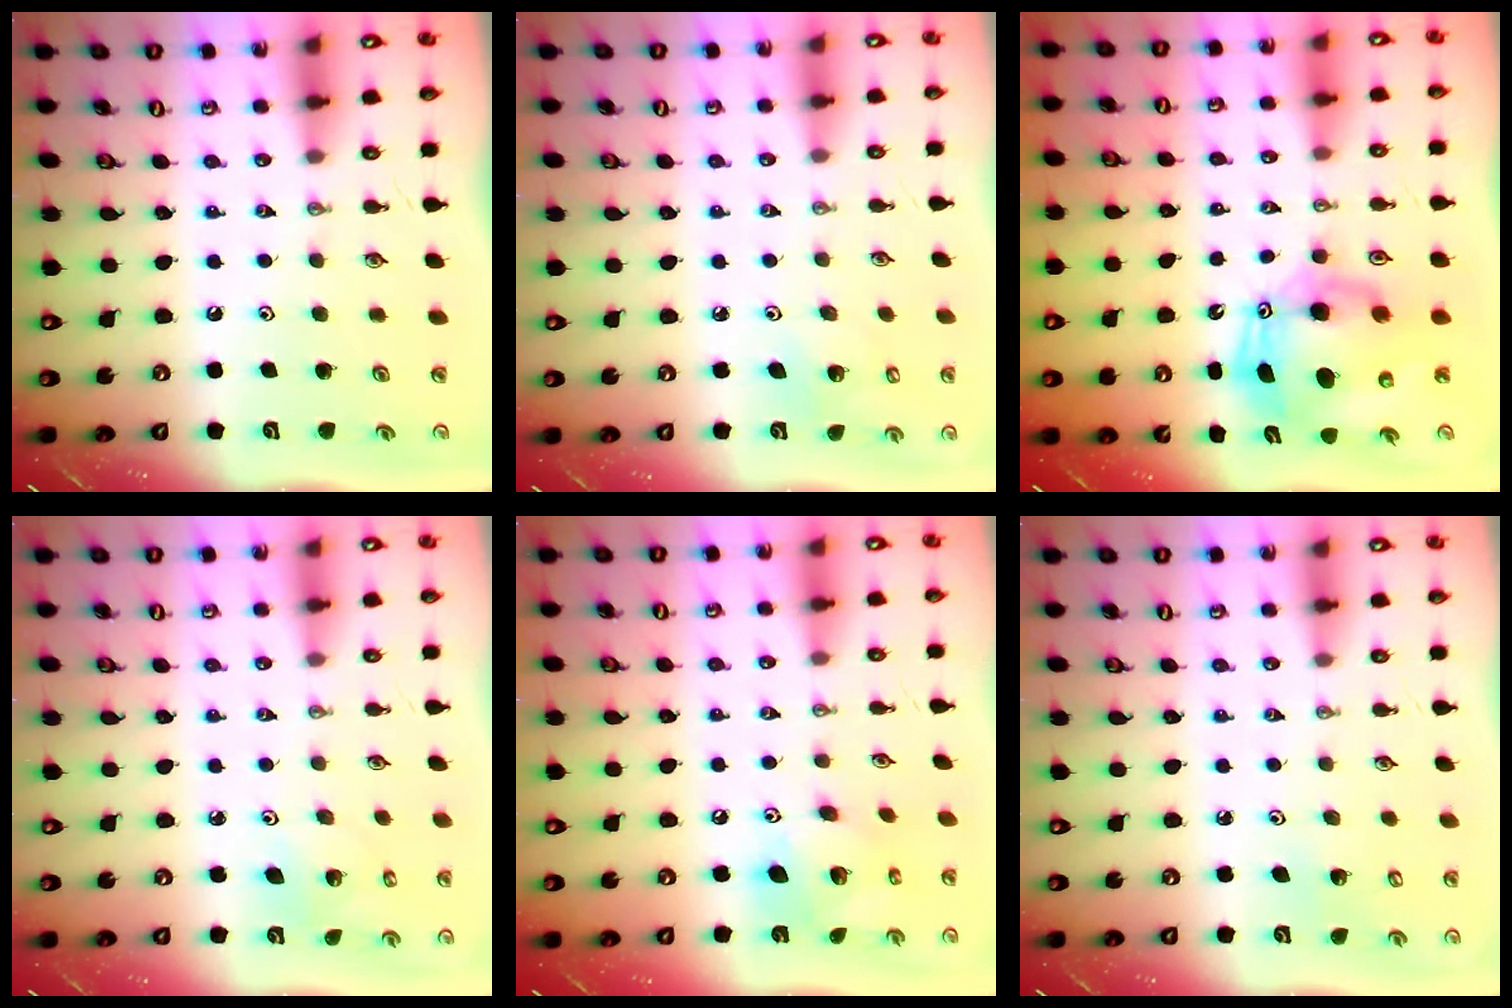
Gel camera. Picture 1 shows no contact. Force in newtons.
{"total": 5.7, "press": 5.7, "slide": 0.4}
{"total": 12.8, "press": 12.6, "slide": 2.3}
{"total": 5.0, "press": 4.9, "slide": 0.3}
{"total": 12.8, "press": 12.8, "slide": 1.0}
{"total": 2.5, "press": 2.5, "slide": 0.2}